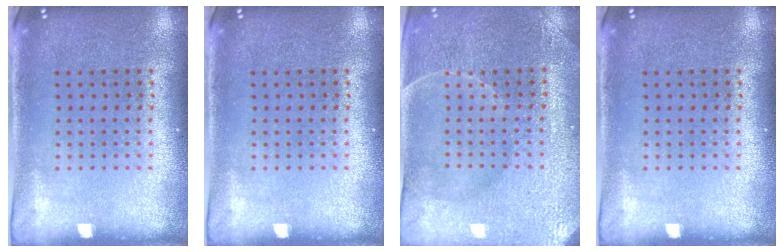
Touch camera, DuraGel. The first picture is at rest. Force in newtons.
{"total": 0.0}
{"total": 3.5, "press": 3.5, "slide": 0.6}
{"total": 0.0}